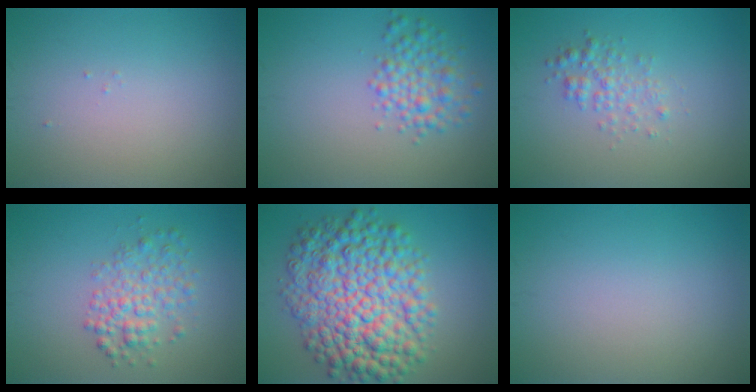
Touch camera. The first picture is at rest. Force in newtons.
{"total": 3.2, "press": 3.2, "slide": 0.0}
{"total": 2.0, "press": 2.0, "slide": 0.1}
{"total": 3.4, "press": 3.4, "slide": 0.1}
{"total": 10.8, "press": 10.8, "slide": 0.1}
{"total": 0.0}